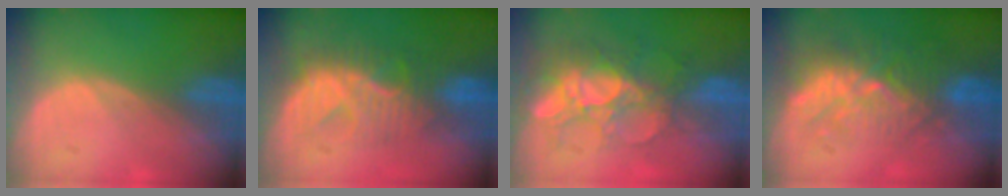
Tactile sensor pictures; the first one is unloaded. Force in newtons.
{"total": 8.0, "press": 7.9, "slide": 1.1}
{"total": 9.8, "press": 8.5, "slide": 4.8}
{"total": 9.2, "press": 8.6, "slide": 3.4}